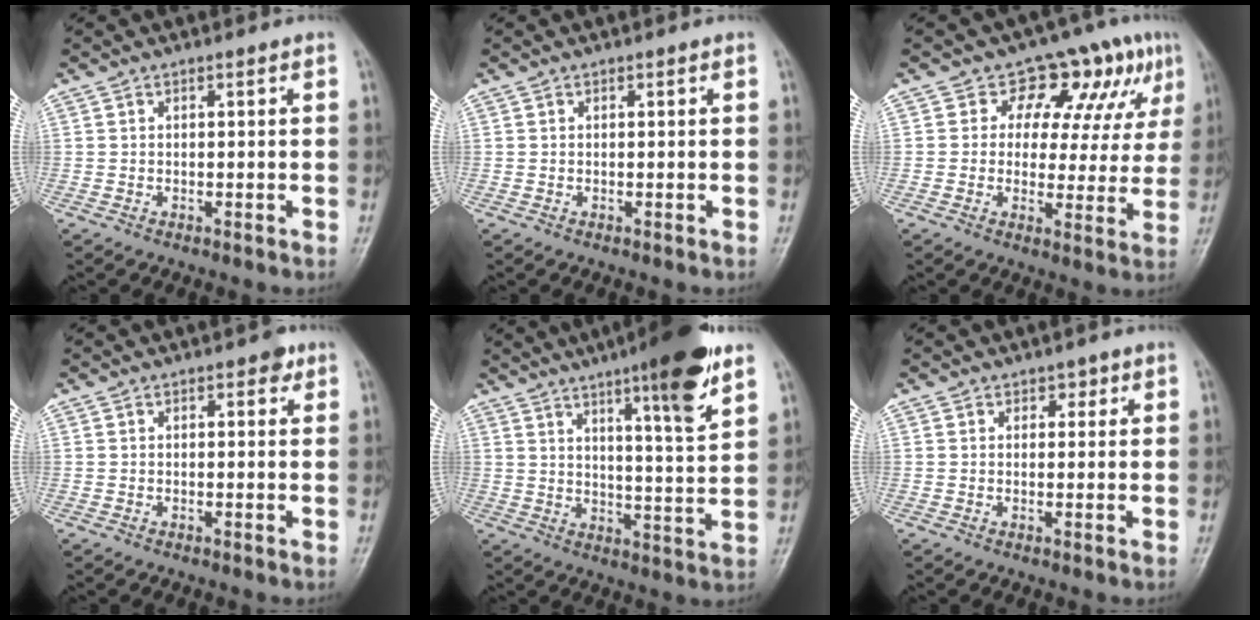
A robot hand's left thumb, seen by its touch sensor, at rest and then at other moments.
{"total": 0.0}
{"total": 12.0, "force": [6.2, 7.4, 7.2], "torque": [-0.043, -0.018, 0.074]}
{"total": 1.6, "force": [0.8, 1.0, 1.0], "torque": [-0.001, 0.000, 0.007]}
{"total": 14.7, "force": [8.7, 1.8, 11.7], "torque": [-0.166, -0.047, 0.131]}
{"total": 1.5, "force": [0.8, 1.1, 0.6], "torque": [0.010, -0.003, 0.008]}